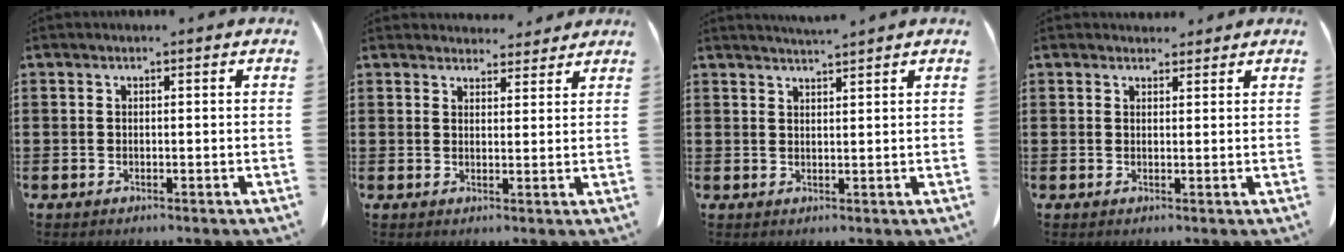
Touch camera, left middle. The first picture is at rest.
{"total": 3.3, "force": [3.2, 0.7, 0.1], "torque": [-0.002, -0.014, 0.060]}
{"total": 2.0, "force": [2.0, -0.3, 0.3], "torque": [-0.009, -0.004, 0.038]}
{"total": 1.7, "force": [1.5, 0.7, 0.1], "torque": [0.002, -0.001, 0.027]}